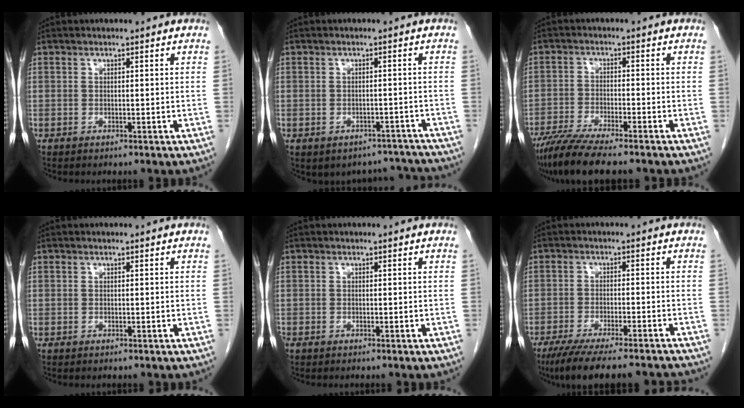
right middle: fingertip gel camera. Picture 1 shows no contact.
{"total": 7.6, "force": [-6.6, 3.8, 0.3], "torque": [0.009, 0.028, -0.070]}
{"total": 9.5, "force": [-7.8, 0.8, 5.4], "torque": [-0.088, -0.024, -0.128]}
{"total": 0.0}
{"total": 0.0}
{"total": 15.1, "force": [-13.1, 1.5, 7.3], "torque": [-0.105, -0.025, -0.189]}